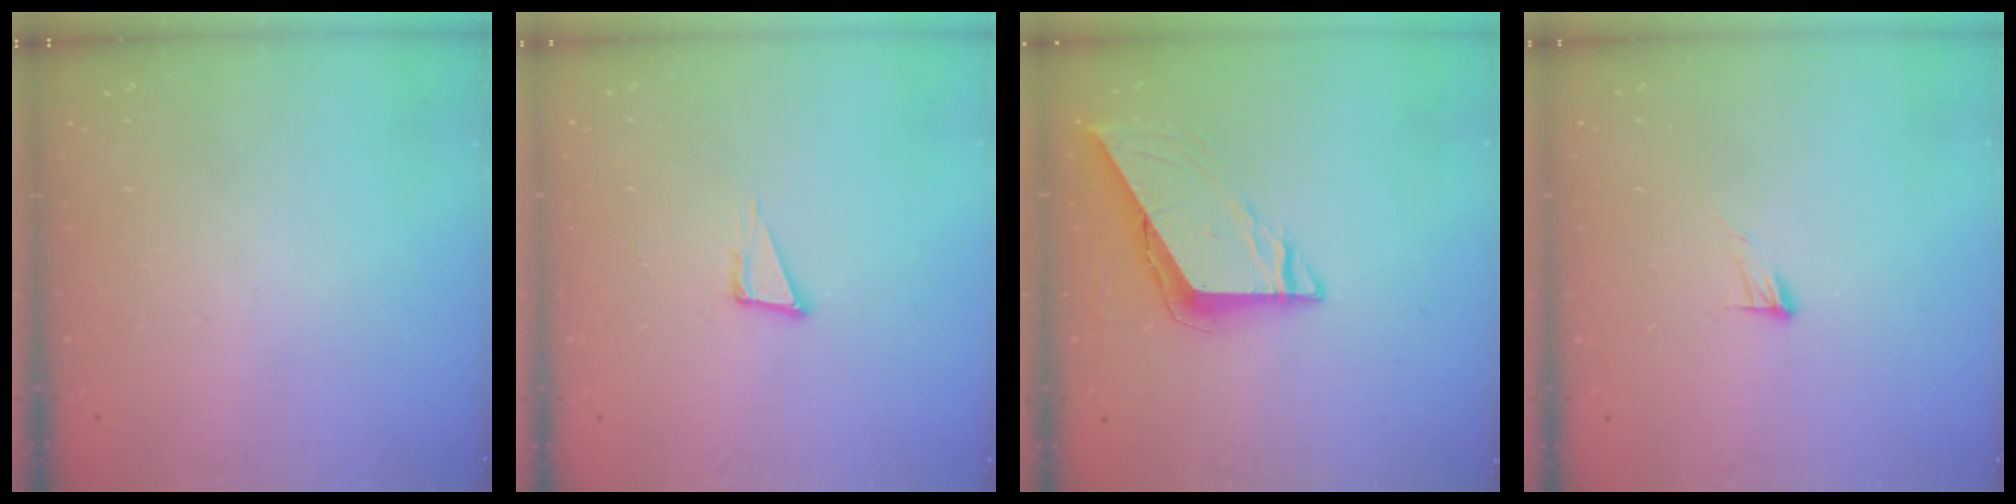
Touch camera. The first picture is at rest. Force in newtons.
{"total": 5.1, "press": 3.9, "slide": 3.2}
{"total": 7.4, "press": 7.4, "slide": 0.6}
{"total": 5.2, "press": 5.1, "slide": 0.4}